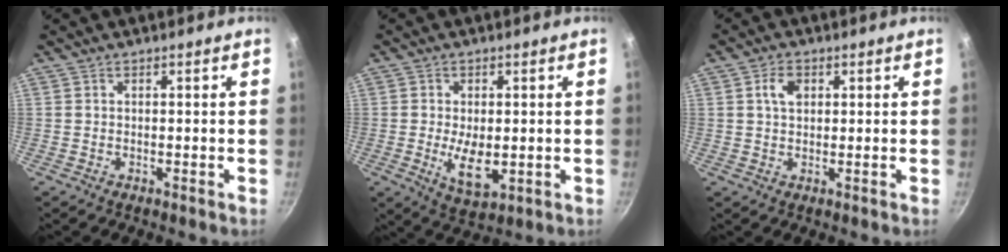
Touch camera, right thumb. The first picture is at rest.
{"total": 7.5, "force": [-0.8, 4.1, 6.3], "torque": [-0.101, -0.010, -0.003]}
{"total": 3.6, "force": [1.0, 2.4, 2.5], "torque": [-0.036, 0.002, 0.016]}